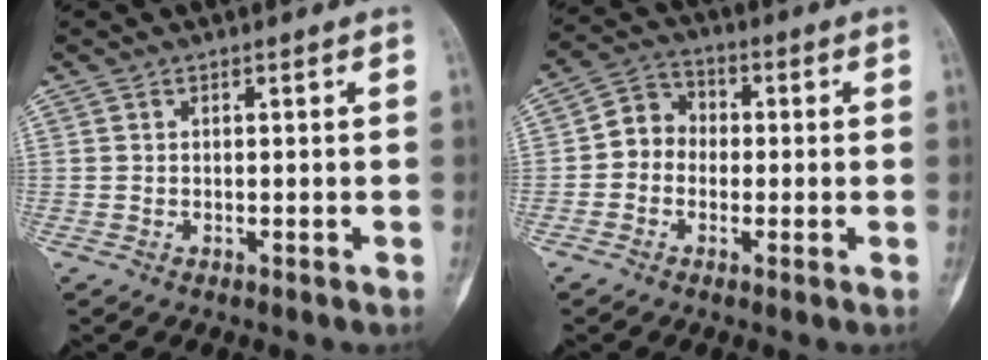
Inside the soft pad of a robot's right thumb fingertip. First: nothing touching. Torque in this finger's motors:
{"motor_torque": [-0.63, 0.13, 0.31, -0.31, 0.07]}